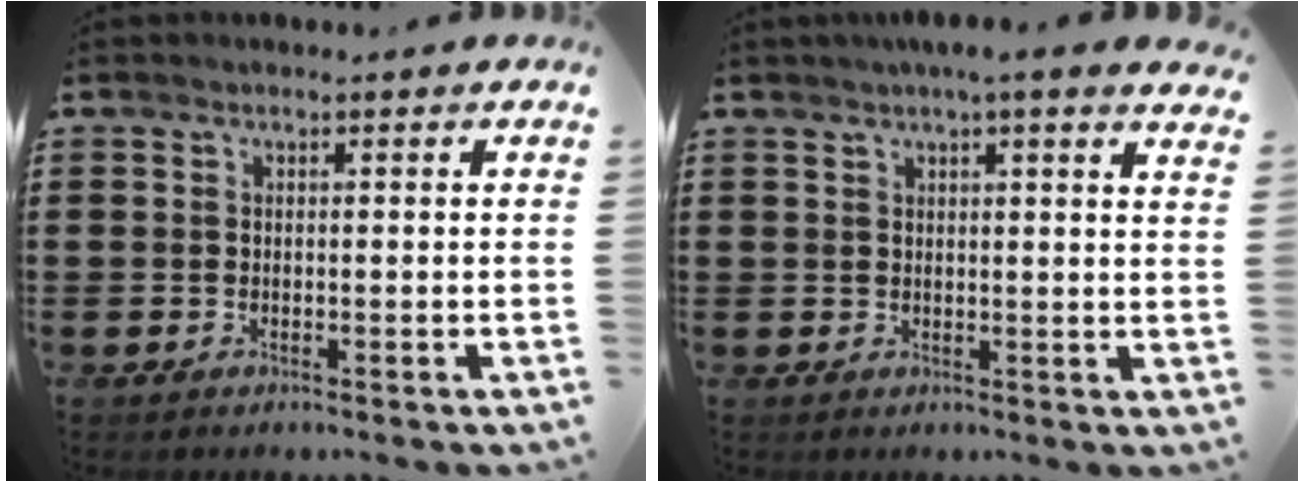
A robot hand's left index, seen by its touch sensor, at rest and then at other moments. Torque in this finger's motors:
{"motor_torque": [0.43, -1.14, 0.73, 0.16]}